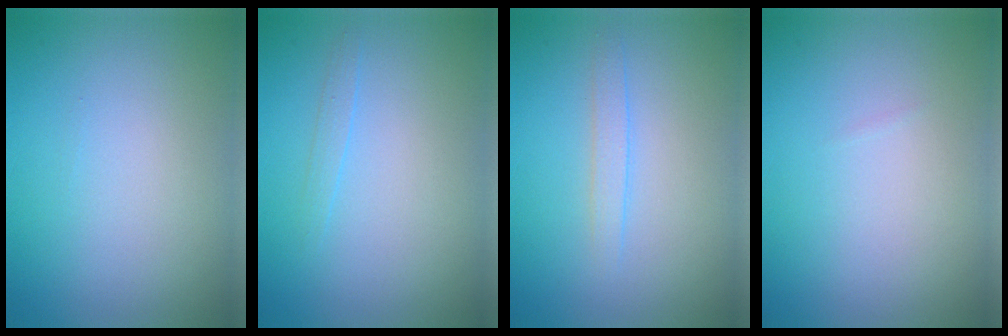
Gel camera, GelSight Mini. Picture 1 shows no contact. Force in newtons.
{"total": 0.7, "press": 0.7, "slide": 0.1}
{"total": 1.2, "press": 1.2, "slide": 0.1}
{"total": 0.0}